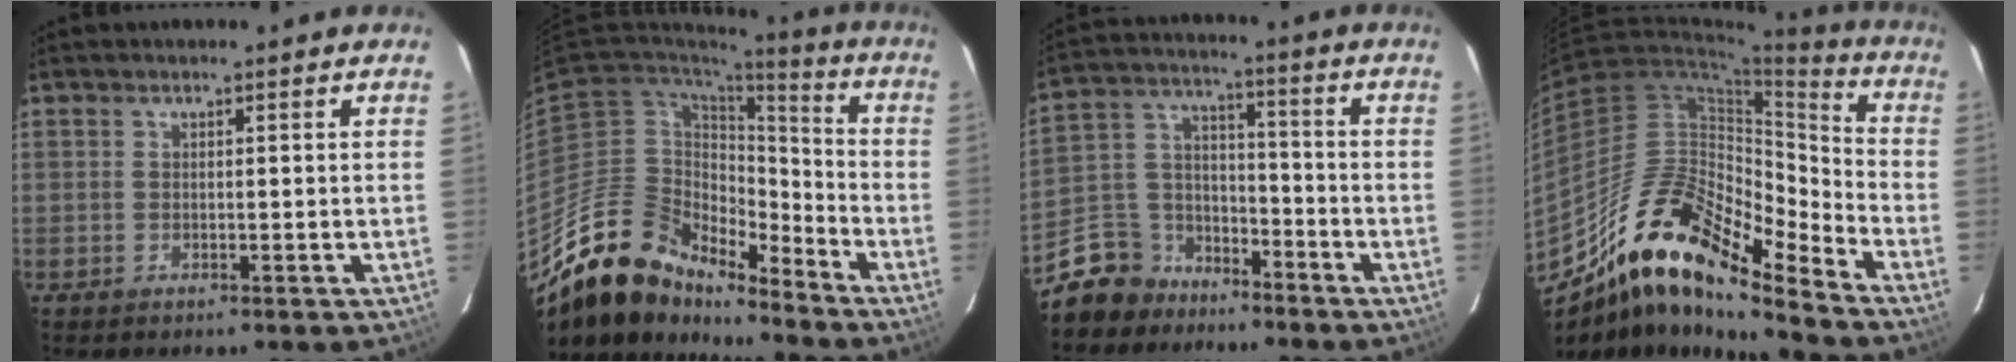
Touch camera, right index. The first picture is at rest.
{"total": 17.2, "force": [-14.8, 7.2, 4.9], "torque": [-0.093, 0.025, -0.262]}
{"total": 10.4, "force": [-7.9, 6.7, 1.3], "torque": [-0.047, 0.055, -0.142]}
{"total": 17.3, "force": [-13.4, 4.0, 10.2], "torque": [-0.166, 0.006, -0.258]}